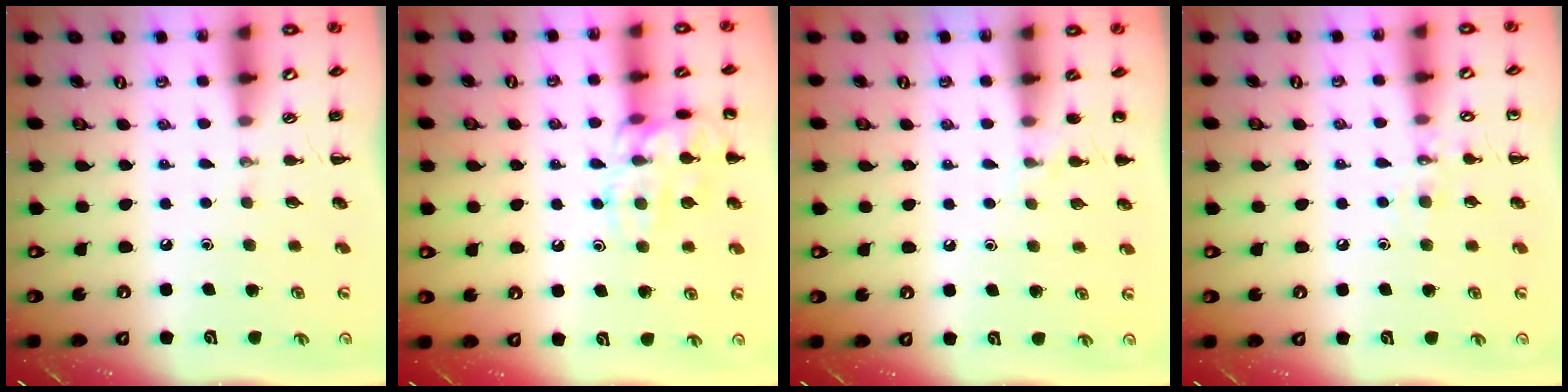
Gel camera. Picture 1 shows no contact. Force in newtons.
{"total": 14.7, "press": 14.7, "slide": 0.4}
{"total": 3.8, "press": 3.6, "slide": 1.3}
{"total": 7.5, "press": 7.3, "slide": 1.5}